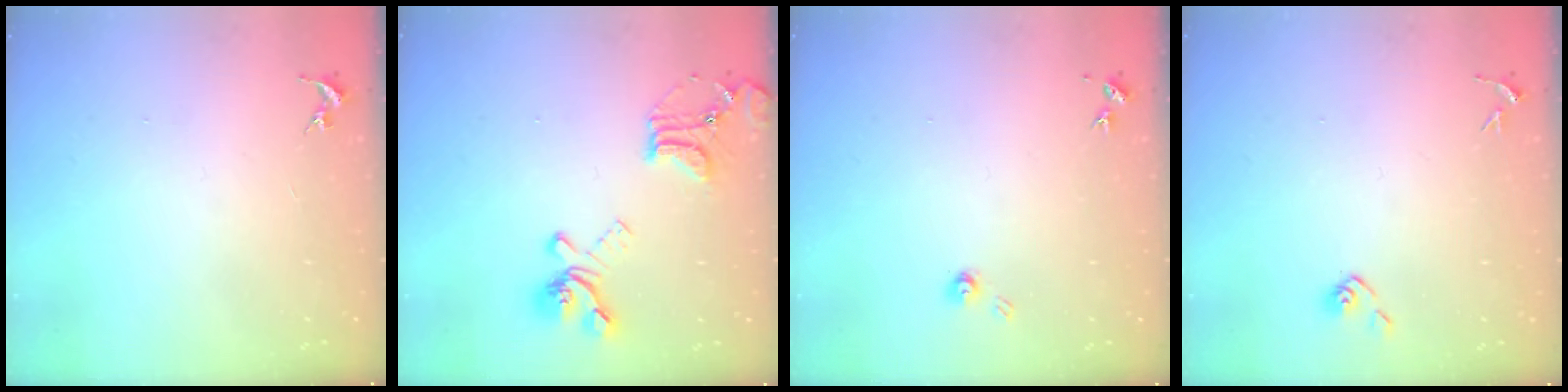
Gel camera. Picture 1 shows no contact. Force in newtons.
{"total": 18.2, "press": 18.1, "slide": 1.7}
{"total": 3.9, "press": 3.9, "slide": 0.4}
{"total": 4.3, "press": 4.2, "slide": 0.5}